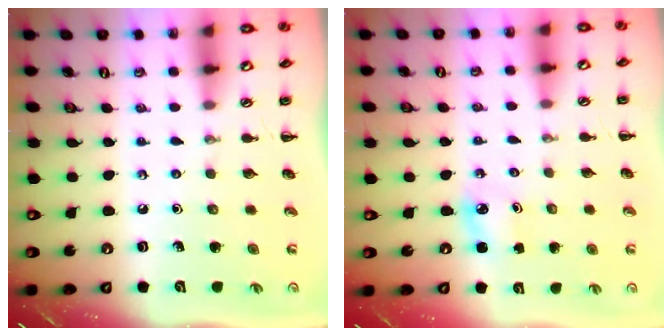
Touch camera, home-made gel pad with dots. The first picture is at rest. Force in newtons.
{"total": 2.9, "press": 2.8, "slide": 0.5}